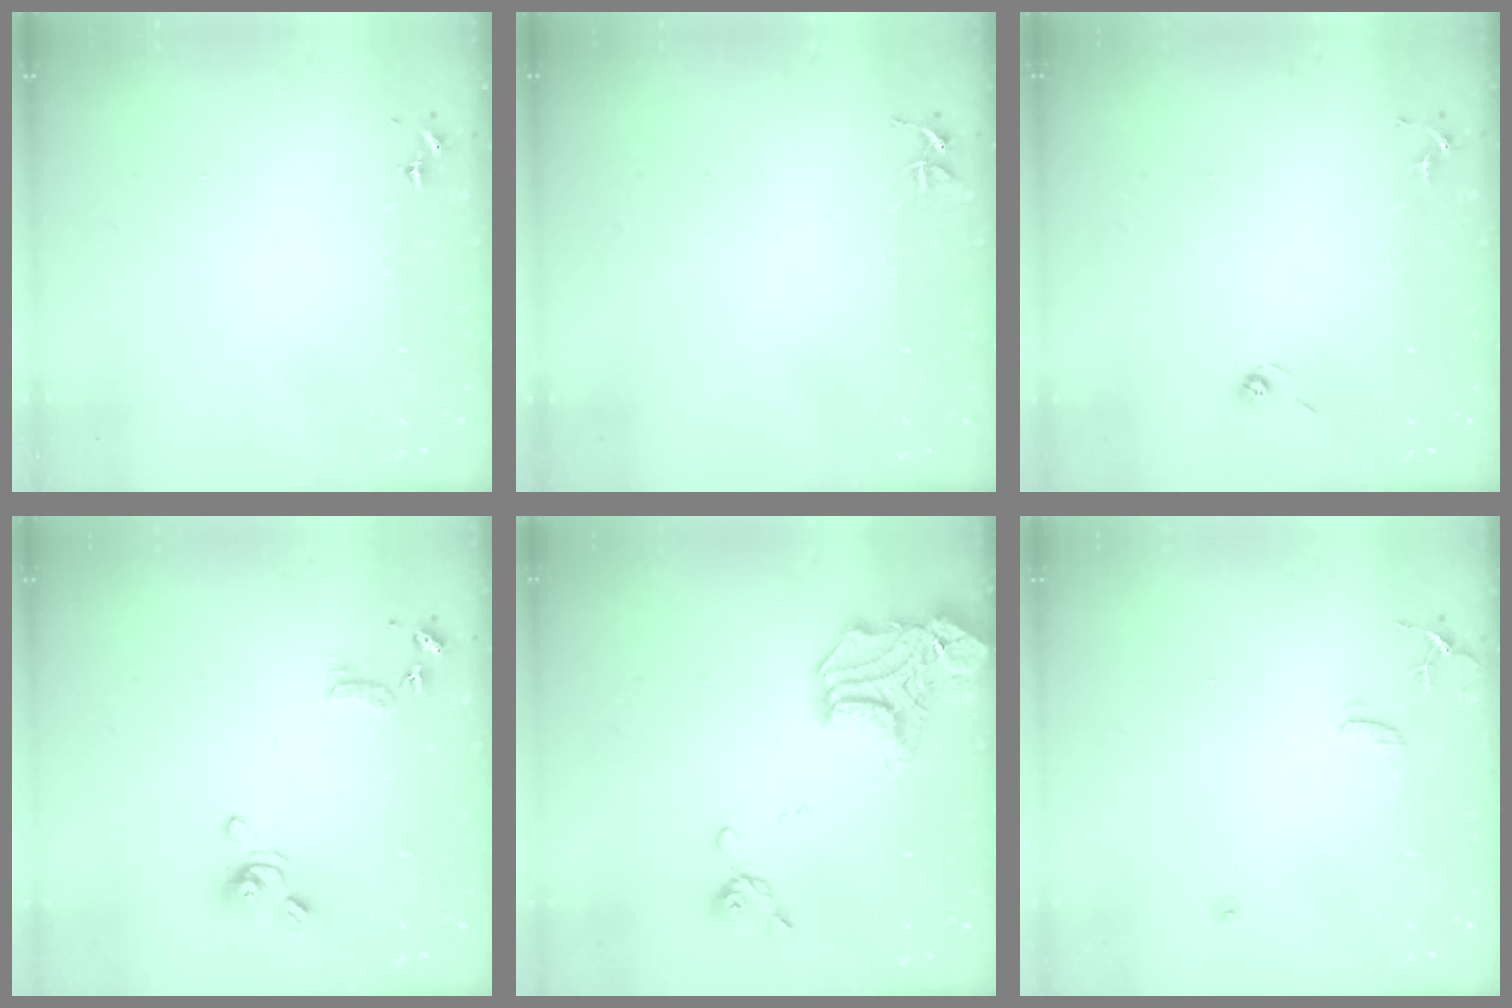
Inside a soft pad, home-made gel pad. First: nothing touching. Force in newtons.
{"total": 3.7, "press": 3.7, "slide": 0.3}
{"total": 3.8, "press": 3.3, "slide": 1.8}
{"total": 9.8, "press": 9.7, "slide": 1.7}
{"total": 18.0, "press": 17.9, "slide": 1.8}
{"total": 8.5, "press": 8.5, "slide": 0.8}